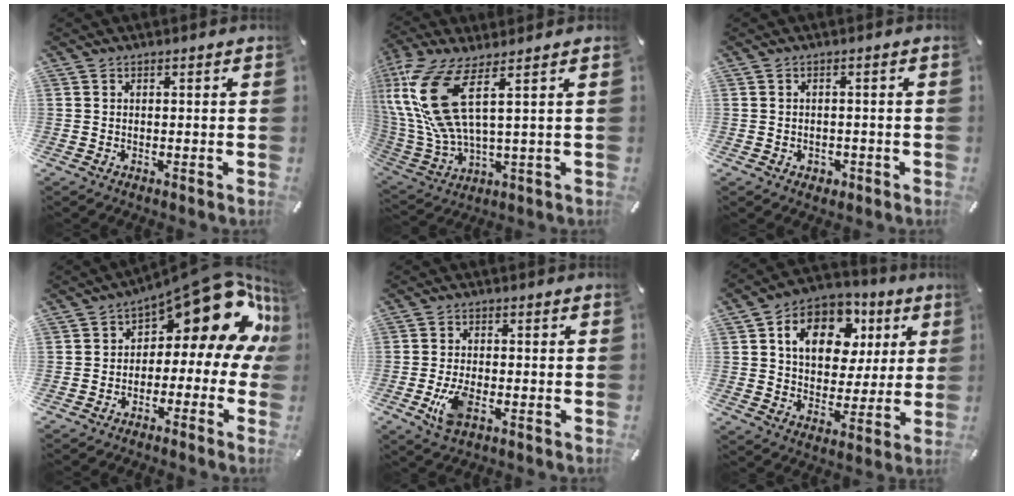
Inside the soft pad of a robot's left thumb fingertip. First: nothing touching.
{"total": 16.8, "force": [5.9, 6.2, 14.5], "torque": [-0.324, -0.018, 0.102]}
{"total": 1.9, "force": [-0.7, 1.6, 0.6], "torque": [-0.013, 0.004, -0.016]}
{"total": 17.6, "force": [8.5, 7.7, 13.4], "torque": [-0.175, -0.066, 0.138]}
{"total": 5.7, "force": [-2.0, 2.7, 4.6], "torque": [-0.108, -0.003, -0.039]}
{"total": 14.1, "force": [5.3, 10.4, 7.9], "torque": [-0.129, -0.013, 0.097]}